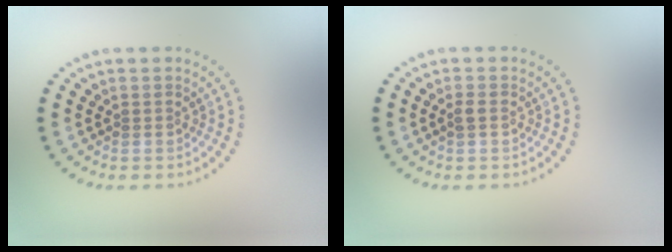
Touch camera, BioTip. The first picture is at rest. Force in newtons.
{"total": 0.9, "press": 0.9, "slide": 0.1}